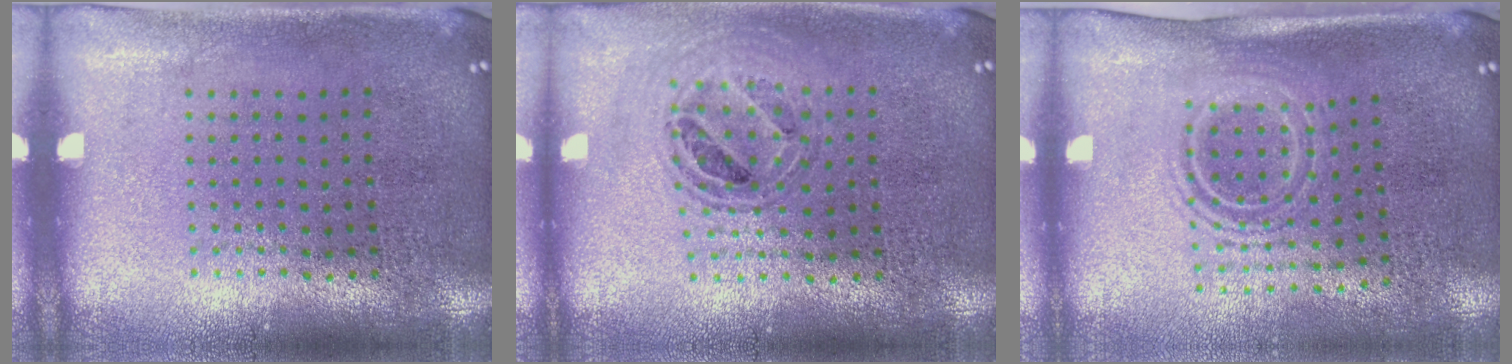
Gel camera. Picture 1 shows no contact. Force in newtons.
{"total": 0.9, "press": 0.8, "slide": 0.2}
{"total": 1.5, "press": 1.1, "slide": 1.0}